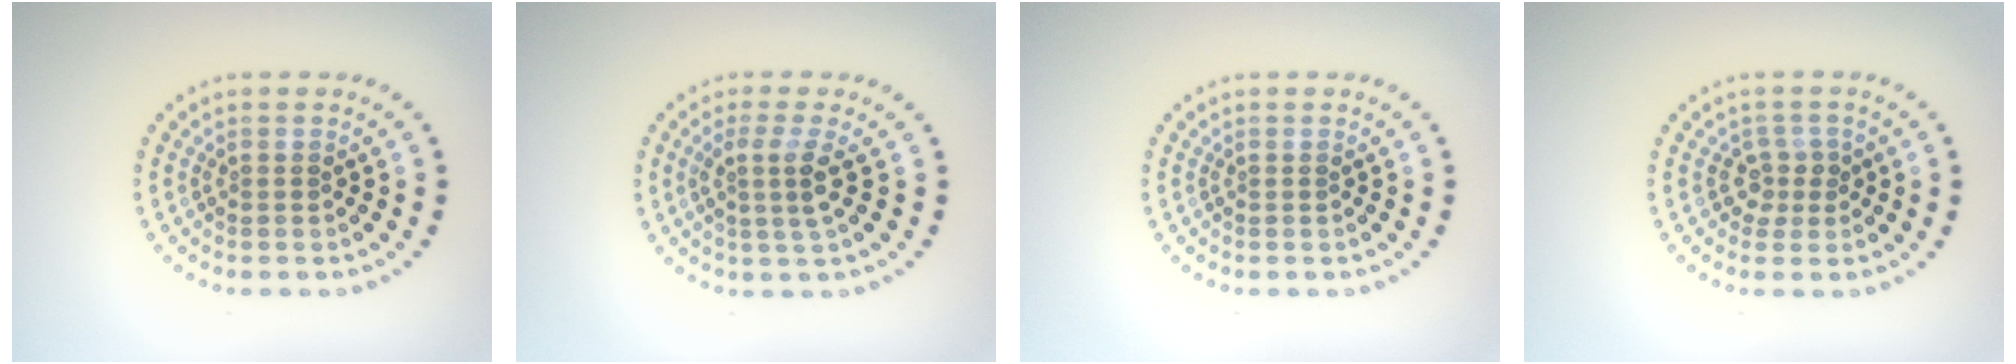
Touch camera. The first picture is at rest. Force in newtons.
{"total": 2.7, "press": 1.9, "slide": 1.8}
{"total": 0.0}
{"total": 1.8, "press": 1.4, "slide": 1.1}